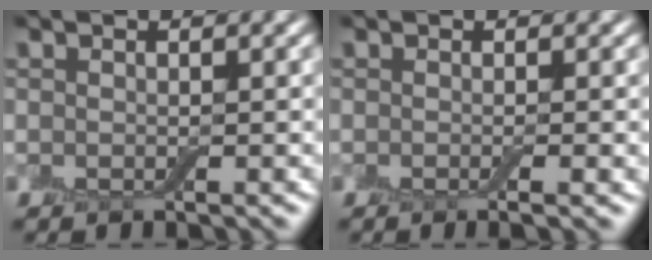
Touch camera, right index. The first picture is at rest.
{"total": 1.8, "force": [-0.4, 0.4, 1.7], "torque": [-0.020, -0.004, -0.007]}